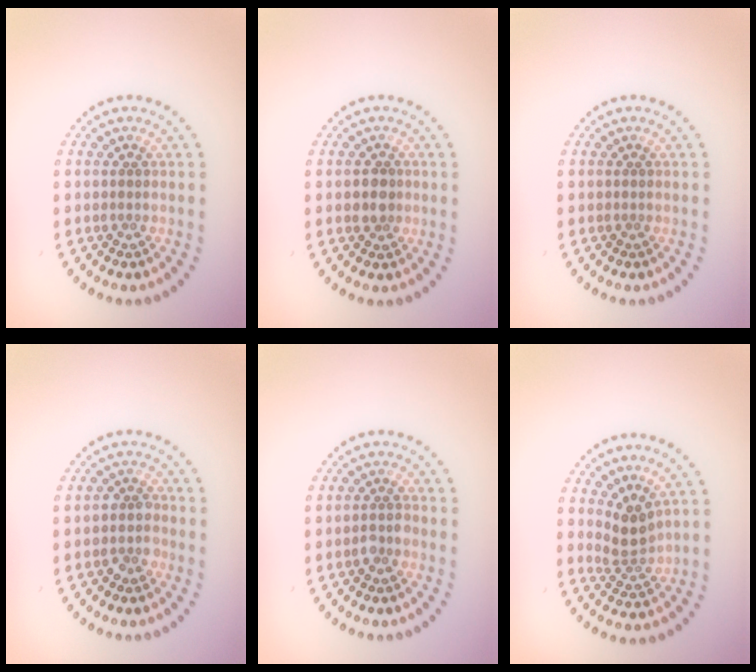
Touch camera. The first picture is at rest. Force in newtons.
{"total": 1.9, "press": 1.7, "slide": 0.8}
{"total": 0.0}
{"total": 1.7, "press": 1.5, "slide": 0.7}
{"total": 1.1, "press": 1.1, "slide": 0.4}
{"total": 2.6, "press": 1.7, "slide": 1.9}